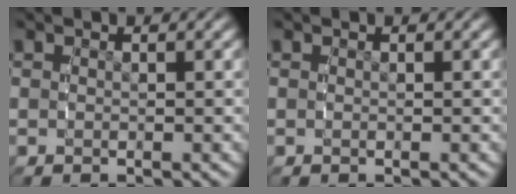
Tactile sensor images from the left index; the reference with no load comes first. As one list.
[{"total": 0.0}]